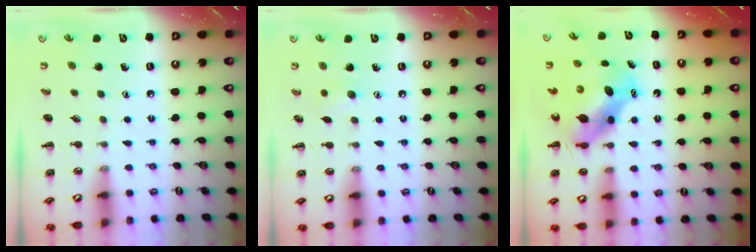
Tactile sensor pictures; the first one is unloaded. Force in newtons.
{"total": 5.1, "press": 4.9, "slide": 1.3}
{"total": 7.3, "press": 7.0, "slide": 2.0}